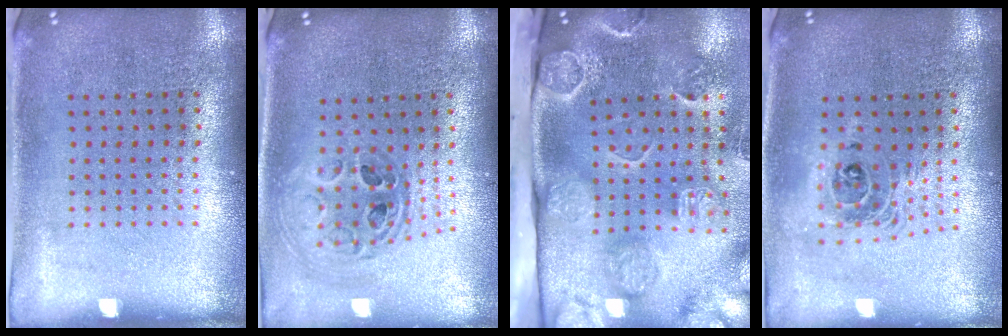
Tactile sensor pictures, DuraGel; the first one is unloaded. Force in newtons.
{"total": 1.0, "press": 1.0, "slide": 0.2}
{"total": 4.8, "press": 3.4, "slide": 3.3}
{"total": 1.7, "press": 1.4, "slide": 1.0}